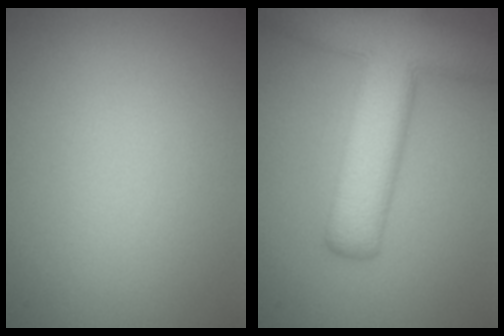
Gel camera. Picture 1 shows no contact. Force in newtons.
{"total": 9.6, "press": 9.6, "slide": 0.5}